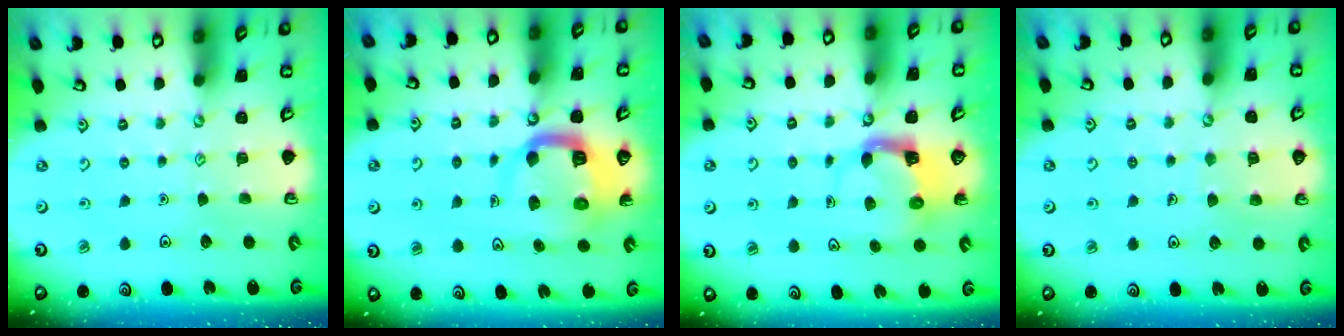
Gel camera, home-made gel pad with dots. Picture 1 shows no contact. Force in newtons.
{"total": 9.6, "press": 9.6, "slide": 1.2}
{"total": 3.9, "press": 3.8, "slide": 0.6}
{"total": 4.5, "press": 4.5, "slide": 0.3}